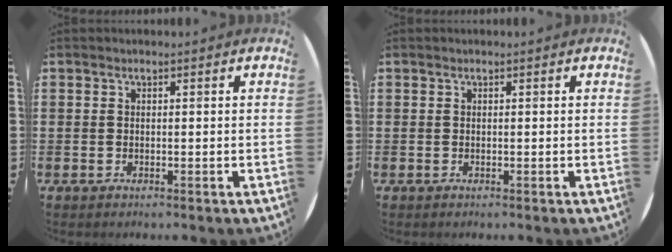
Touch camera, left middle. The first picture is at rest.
{"total": 0.0}